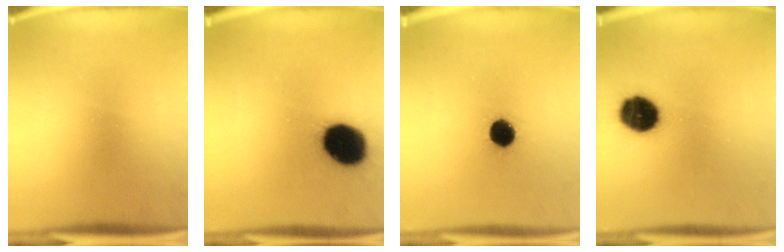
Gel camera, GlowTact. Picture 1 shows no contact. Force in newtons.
{"total": 19.4}
{"total": 9.1}
{"total": 11.5}